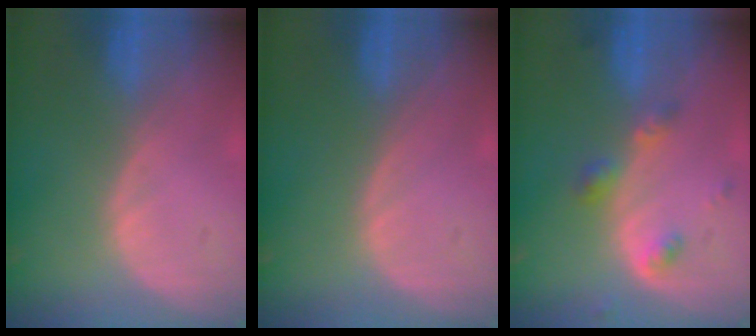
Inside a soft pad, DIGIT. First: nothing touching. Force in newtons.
{"total": 0.0}
{"total": 4.2, "press": 3.9, "slide": 1.5}